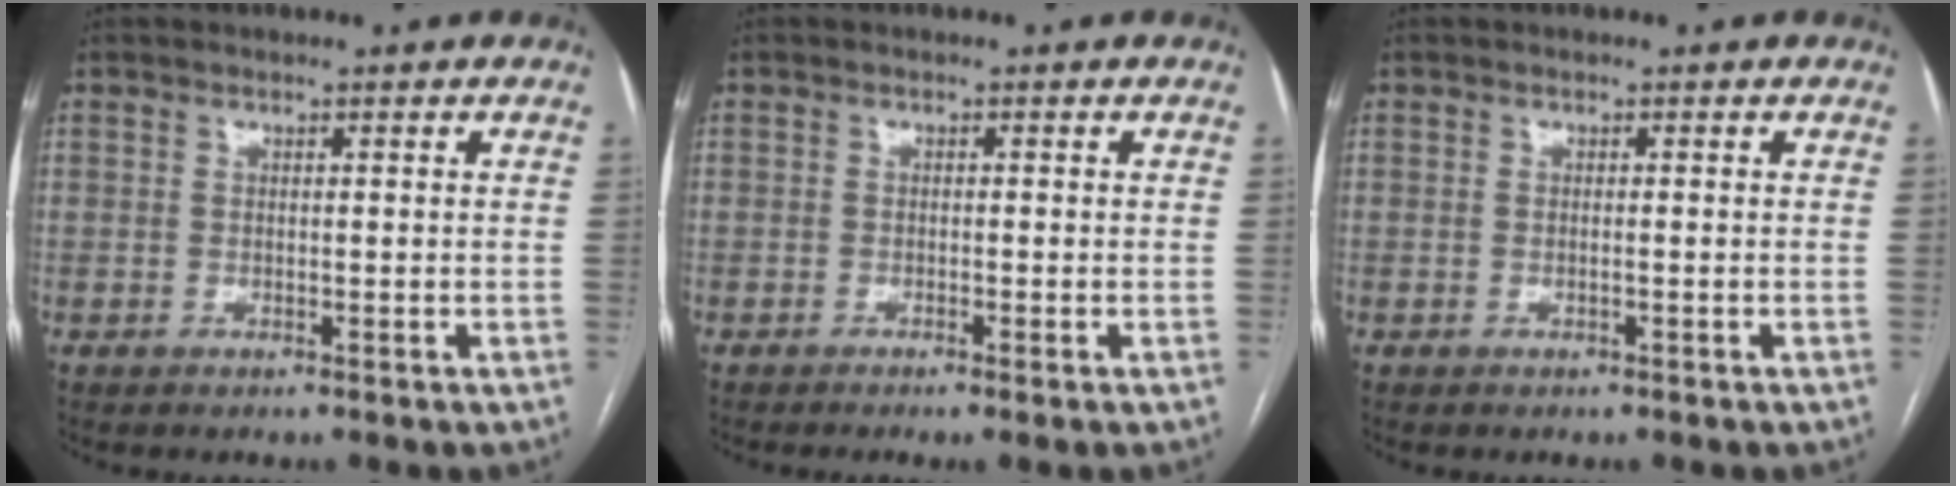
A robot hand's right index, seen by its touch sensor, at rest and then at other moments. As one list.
[{"total": 1.2, "force": [-0.7, -0.1, 0.9], "torque": [-0.019, -0.002, -0.011]}, {"total": 0.0}]